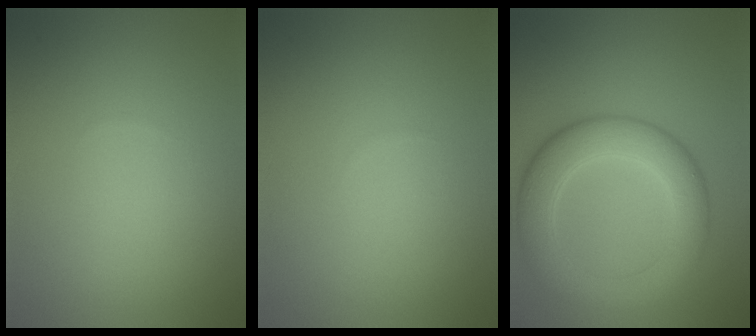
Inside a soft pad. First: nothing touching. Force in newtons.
{"total": 0.0}
{"total": 6.7, "press": 6.7, "slide": 0.1}